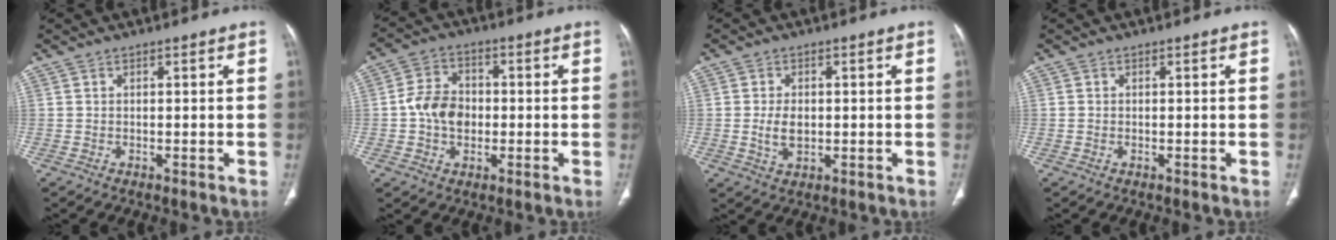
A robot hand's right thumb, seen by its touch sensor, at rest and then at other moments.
{"total": 8.4, "force": [-0.7, 6.4, 5.4], "torque": [-0.077, 0.016, -0.021]}
{"total": 4.5, "force": [-0.1, 2.9, 3.4], "torque": [-0.061, -0.003, 0.001]}
{"total": 0.0}